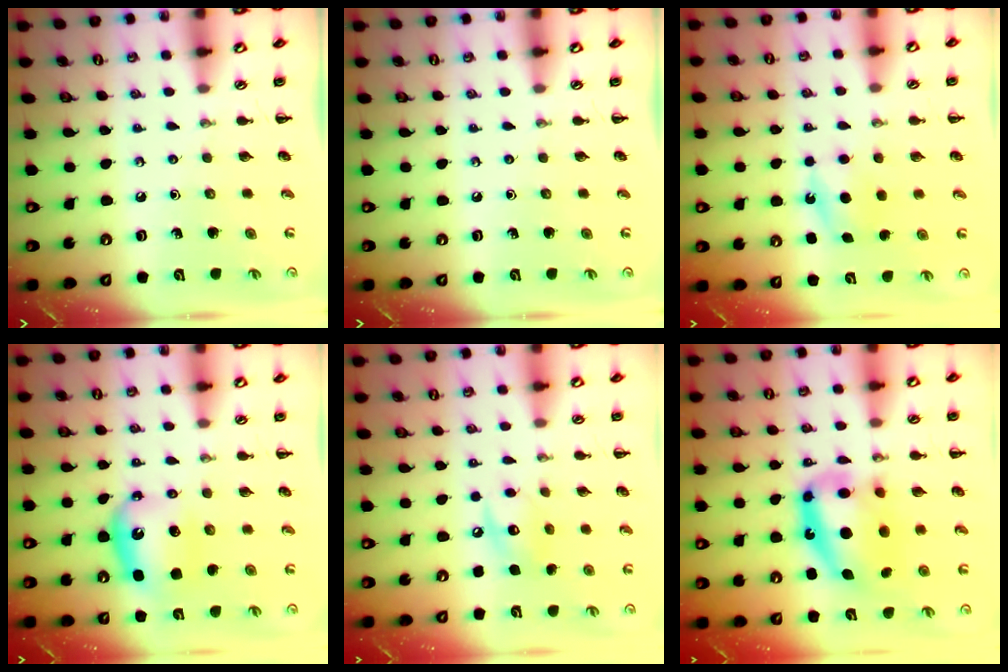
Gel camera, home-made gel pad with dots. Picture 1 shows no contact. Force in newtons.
{"total": 0.0}
{"total": 5.2, "press": 5.0, "slide": 1.4}
{"total": 7.3, "press": 7.2, "slide": 1.2}
{"total": 9.1, "press": 9.1, "slide": 0.8}
{"total": 14.7, "press": 14.2, "slide": 3.8}